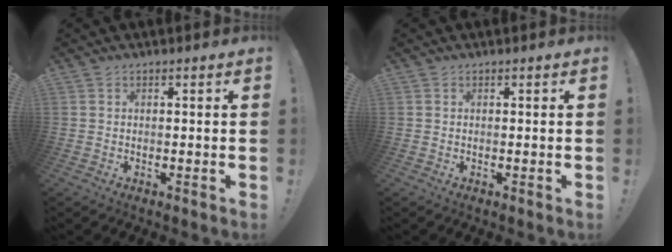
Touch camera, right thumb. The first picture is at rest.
{"total": 0.0}